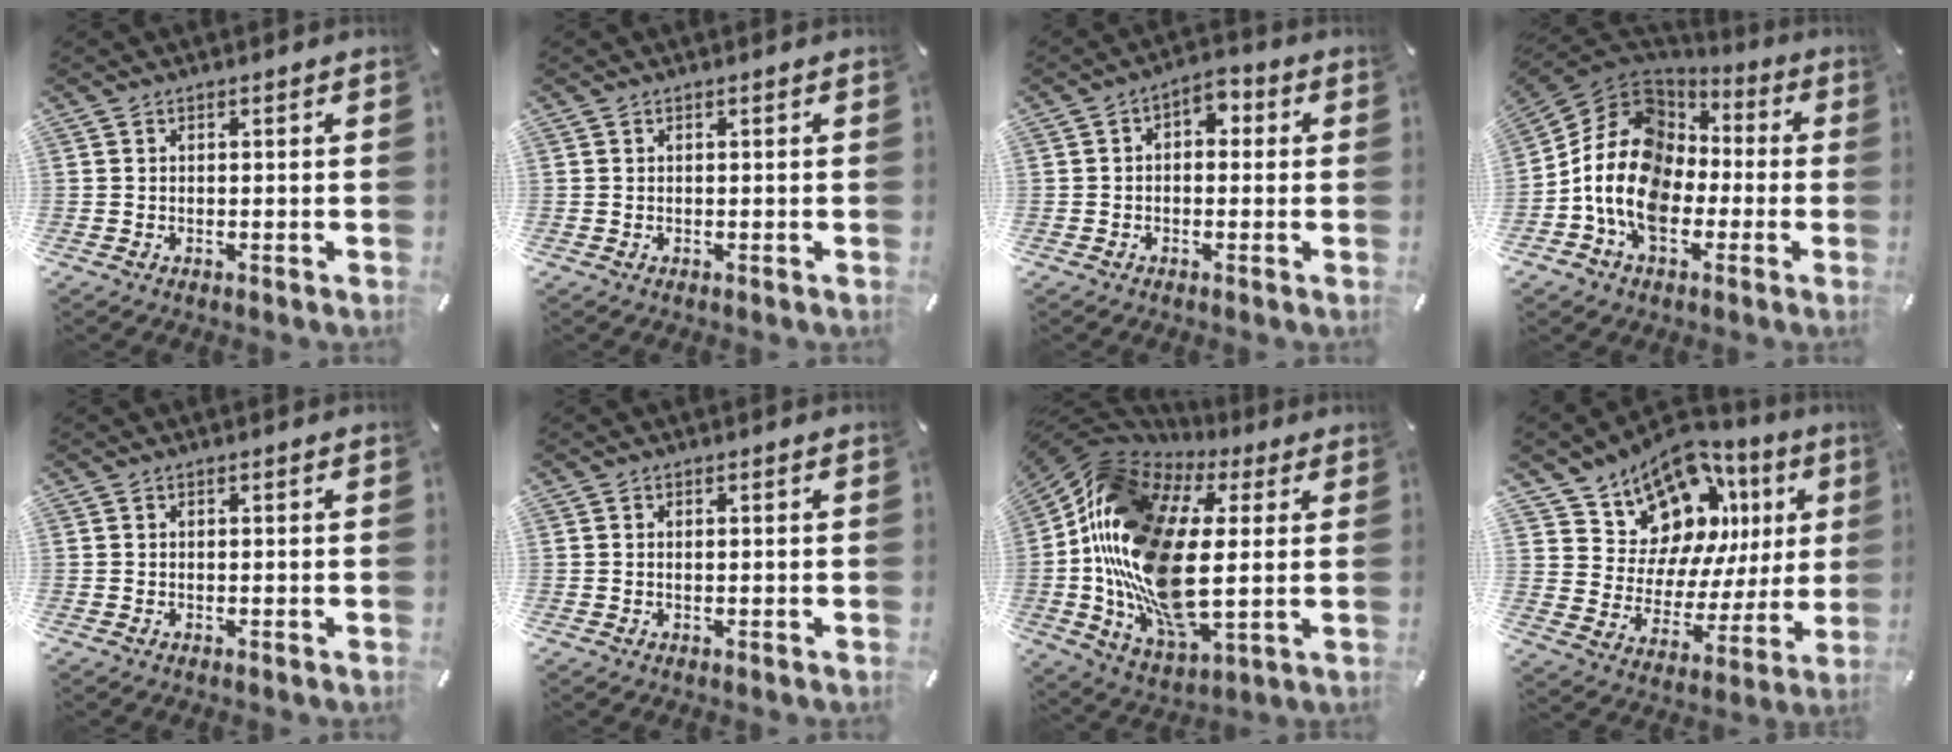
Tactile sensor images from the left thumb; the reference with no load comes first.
{"total": 0.0}
{"total": 3.3, "force": [-0.9, 2.4, 2.0], "torque": [-0.037, 0.016, -0.019]}
{"total": 17.1, "force": [-3.5, 13.6, 9.7], "torque": [-0.215, 0.023, -0.067]}
{"total": 0.0}
{"total": 0.0}
{"total": 23.7, "force": [1.5, 14.2, 18.9], "torque": [-0.434, -0.024, 0.020]}
{"total": 14.0, "force": [10.7, 8.3, 3.7], "torque": [-0.066, -0.105, 0.193]}